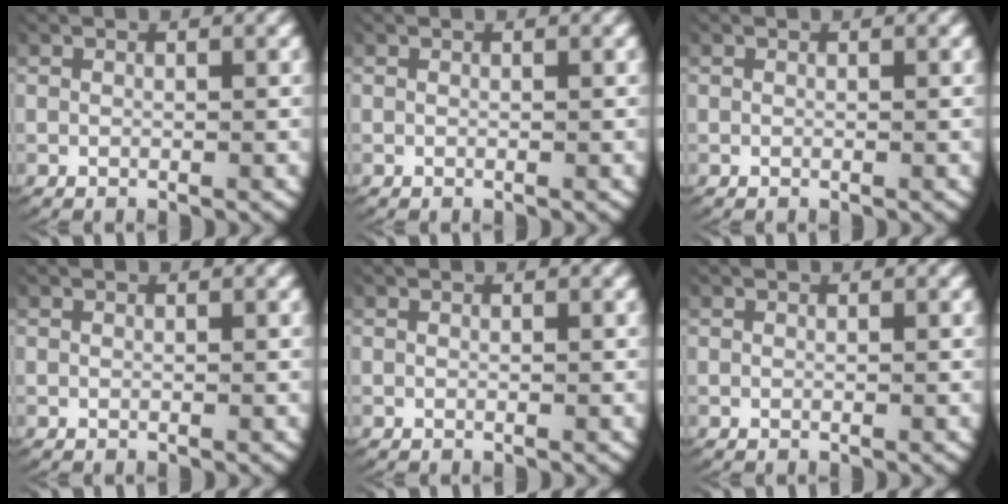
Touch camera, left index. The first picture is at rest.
{"total": 0.0}
{"total": 0.0}
{"total": 0.0}
{"total": 0.0}
{"total": 0.0}